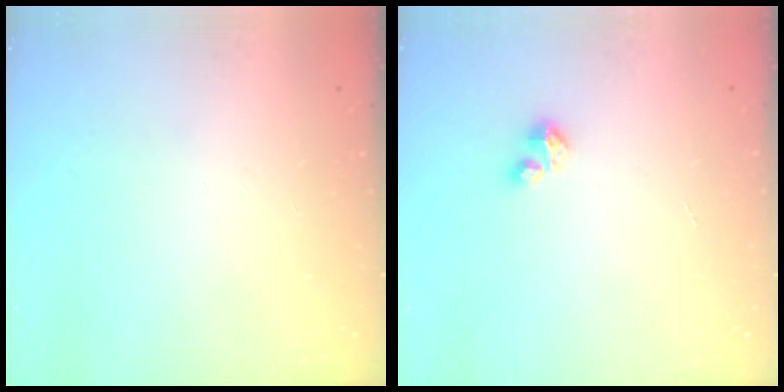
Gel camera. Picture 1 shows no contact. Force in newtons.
{"total": 2.1, "press": 2.1, "slide": 0.2}